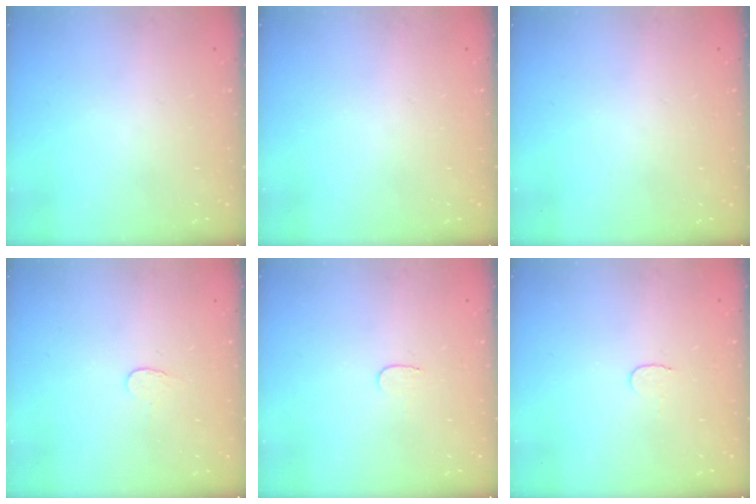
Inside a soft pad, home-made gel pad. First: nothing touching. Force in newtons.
{"total": 0.0}
{"total": 0.0}
{"total": 3.4, "press": 3.4, "slide": 0.3}
{"total": 3.2, "press": 3.2, "slide": 0.3}
{"total": 3.5, "press": 3.5, "slide": 0.4}